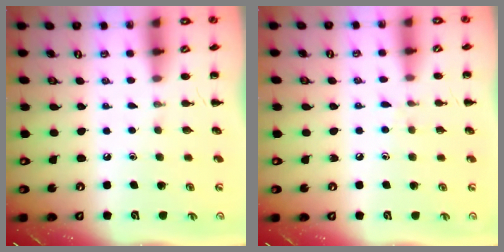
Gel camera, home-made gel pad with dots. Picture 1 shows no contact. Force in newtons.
{"total": 4.7, "press": 4.4, "slide": 1.6}